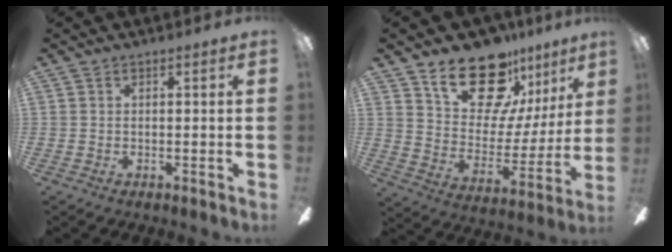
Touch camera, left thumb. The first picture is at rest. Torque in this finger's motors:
{"motor_torque": [1.82, 1.37, 1.00, -1.27, 0.08]}